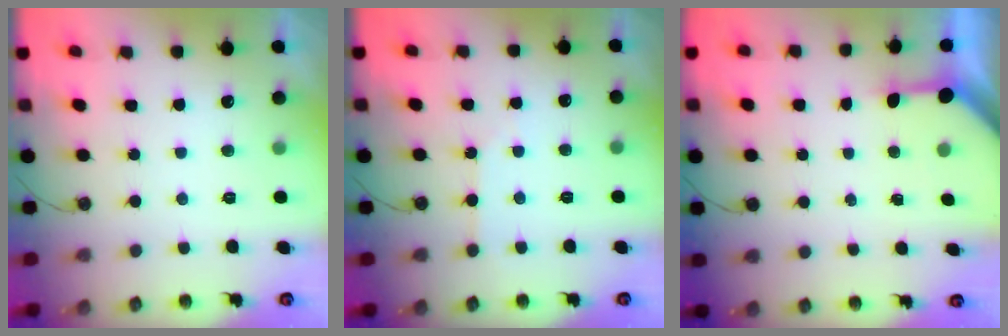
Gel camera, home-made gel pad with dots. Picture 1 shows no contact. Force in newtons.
{"total": 2.6, "press": 2.6, "slide": 0.5}
{"total": 3.2, "press": 3.1, "slide": 0.4}